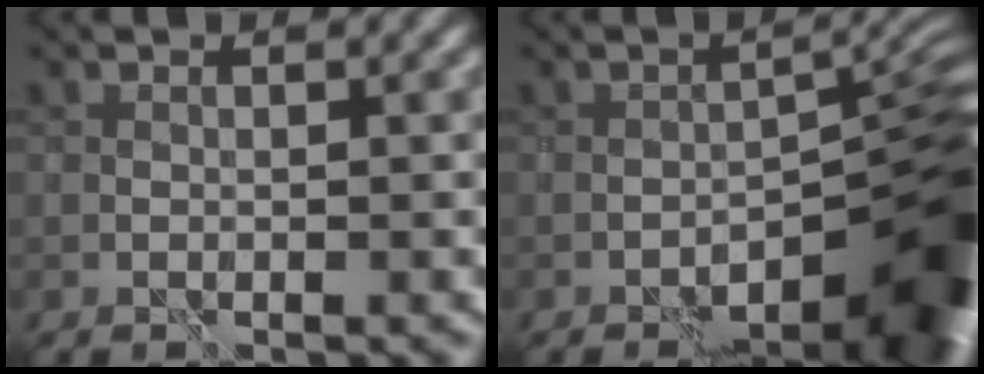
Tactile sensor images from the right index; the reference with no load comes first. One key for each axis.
{"total": 12.2, "fx": -7.8, "fy": 4.3, "fz": 8.4, "tx": -0.083, "ty": 0.002, "tz": -0.107}